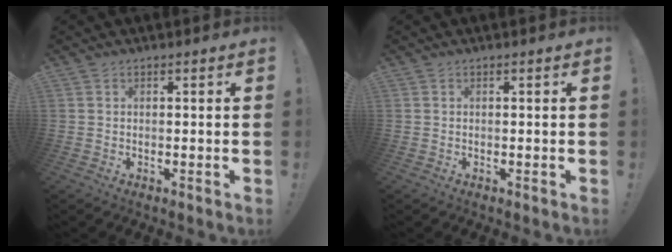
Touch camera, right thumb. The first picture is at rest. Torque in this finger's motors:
{"motor_torque": [0.00, 0.00, 0.11, -0.11, 0.01]}